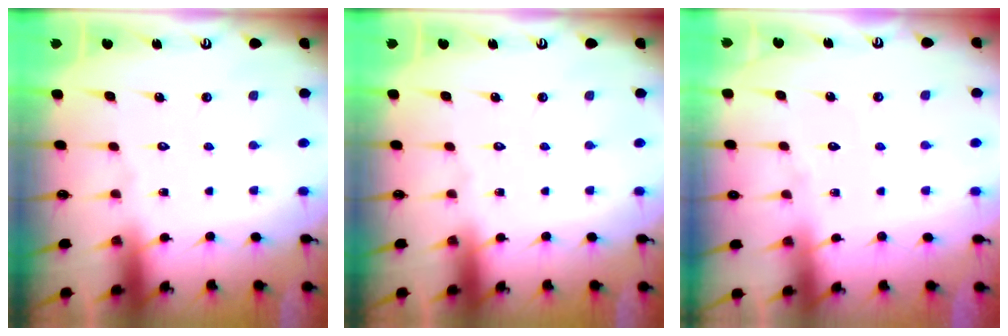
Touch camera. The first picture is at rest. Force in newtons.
{"total": 0.0}
{"total": 2.8, "press": 2.8, "slide": 0.4}